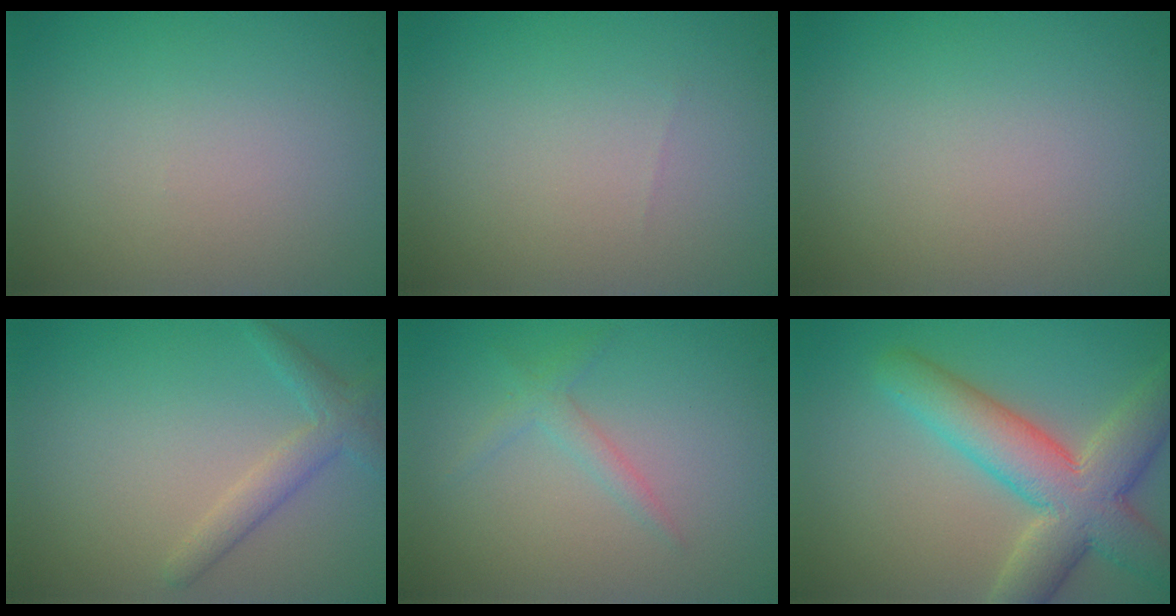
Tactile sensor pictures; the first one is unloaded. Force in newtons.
{"total": 0.0}
{"total": 0.0}
{"total": 2.4, "press": 2.4, "slide": 0.2}
{"total": 1.4, "press": 1.4, "slide": 0.1}
{"total": 8.5, "press": 8.5, "slide": 0.7}